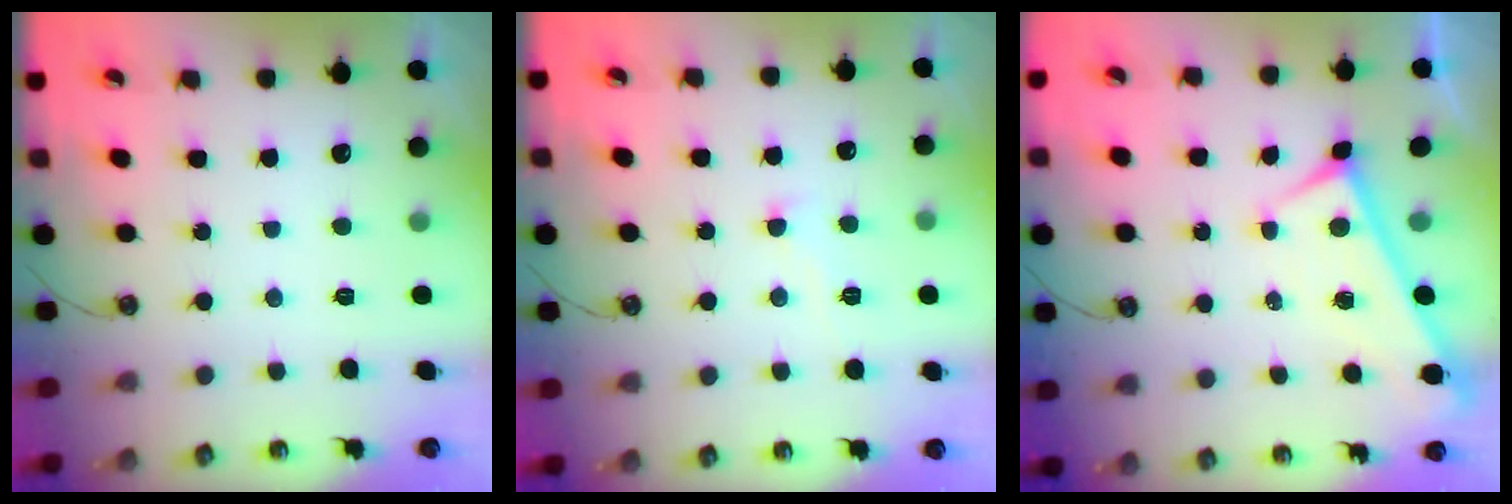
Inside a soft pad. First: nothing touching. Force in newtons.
{"total": 3.0, "press": 2.9, "slide": 0.7}
{"total": 0.0}